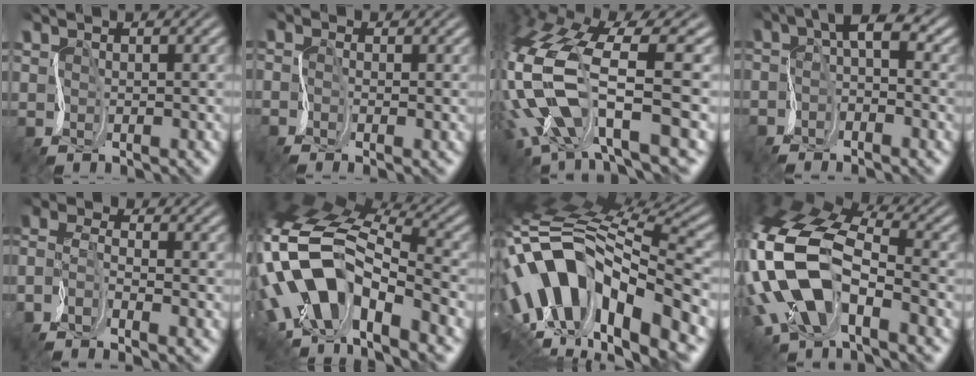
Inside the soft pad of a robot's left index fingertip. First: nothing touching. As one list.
[{"total": 2.2, "force": [-1.4, 0.7, 1.5], "torque": [-0.024, -0.008, -0.020]}, {"total": 12.3, "force": [-2.3, 5.8, 10.5], "torque": [-0.253, 0.005, -0.036]}, {"total": 4.0, "force": [-0.3, 1.6, 3.7], "torque": [-0.066, 0.018, -0.015]}, {"total": 5.9, "force": [-4.1, 2.1, 3.7], "torque": [-0.089, -0.005, -0.085]}, {"total": 13.0, "force": [-4.8, 6.8, 10.0], "torque": [-0.215, 0.023, -0.086]}, {"total": 13.1, "force": [-2.3, 7.1, 10.7], "torque": [-0.192, 0.024, -0.037]}, {"total": 13.4, "force": [-3.3, 7.9, 10.3], "torque": [-0.260, -0.015, -0.057]}]